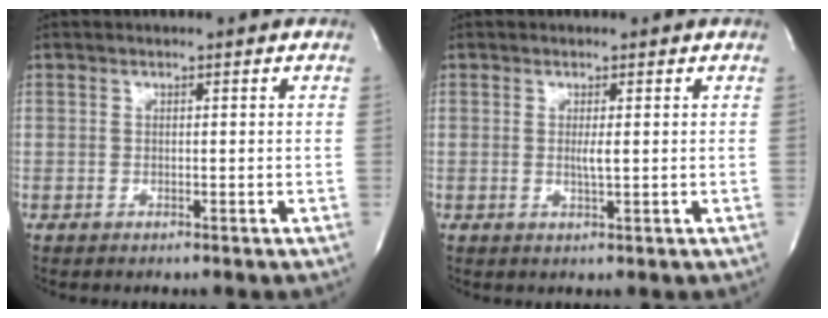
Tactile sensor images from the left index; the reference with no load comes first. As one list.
[{"total": 1.4, "force": [0.1, 0.0, 1.4], "torque": [-0.032, -0.005, 0.002]}]